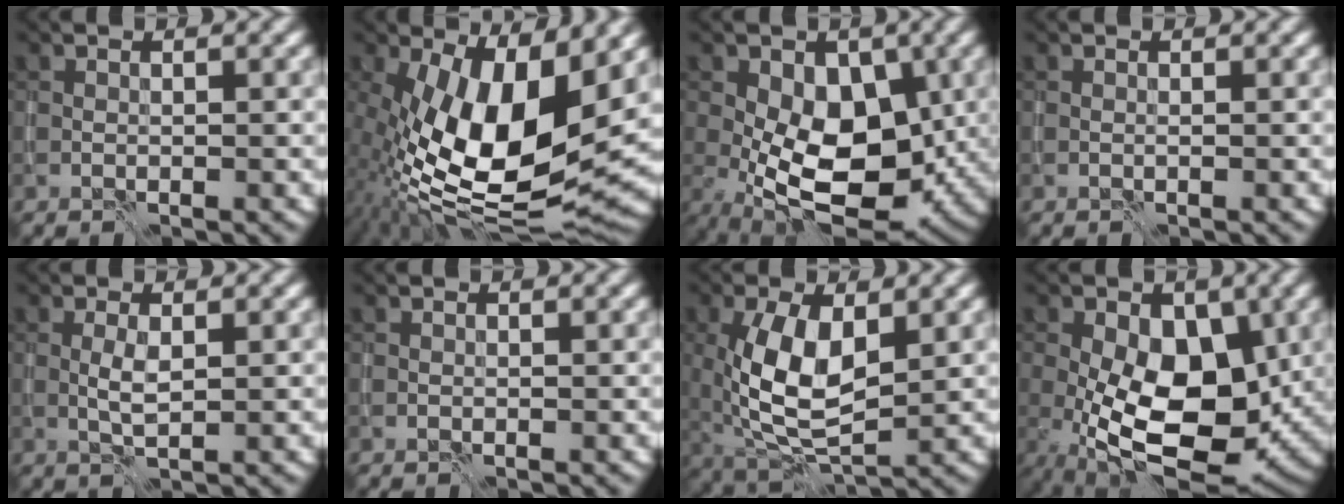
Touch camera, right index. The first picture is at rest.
{"total": 15.0, "force": [0.8, 7.1, 13.2], "torque": [-0.234, -0.011, 0.007]}
{"total": 10.3, "force": [-1.4, 6.0, 8.2], "torque": [-0.135, -0.008, -0.029]}
{"total": 0.0}
{"total": 1.6, "force": [0.0, 0.4, 1.5], "torque": [-0.036, 0.000, 0.001]}
{"total": 0.0}
{"total": 7.9, "force": [0.8, 3.8, 6.9], "torque": [-0.149, -0.004, 0.016]}
{"total": 12.2, "force": [-1.6, 6.8, 9.9], "torque": [-0.172, -0.013, -0.029]}